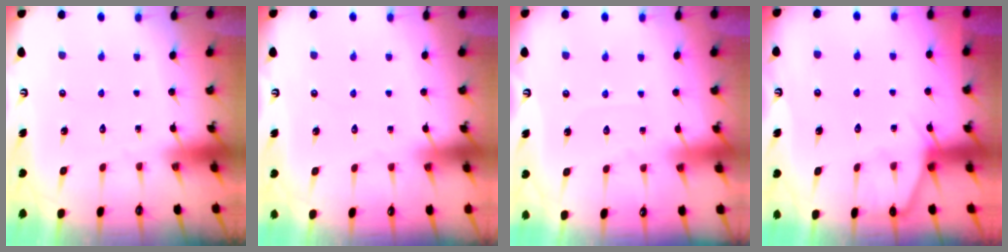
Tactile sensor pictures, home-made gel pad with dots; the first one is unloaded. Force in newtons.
{"total": 1.9, "press": 1.9, "slide": 0.3}
{"total": 2.0, "press": 2.0, "slide": 0.3}
{"total": 3.9, "press": 3.8, "slide": 0.5}